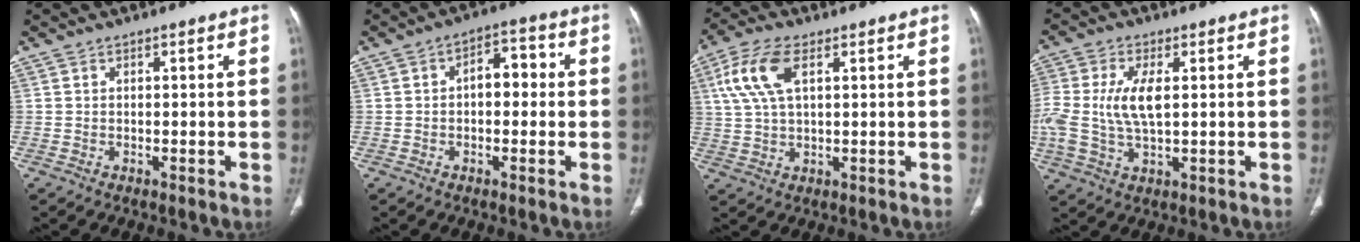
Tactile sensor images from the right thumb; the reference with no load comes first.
{"total": 5.9, "force": [0.0, 3.7, 4.6], "torque": [-0.047, 0.022, -0.008]}
{"total": 9.3, "force": [3.3, 4.3, 7.5], "torque": [-0.171, 0.009, 0.067]}
{"total": 11.3, "force": [1.0, 5.5, 9.8], "torque": [-0.232, -0.001, 0.024]}